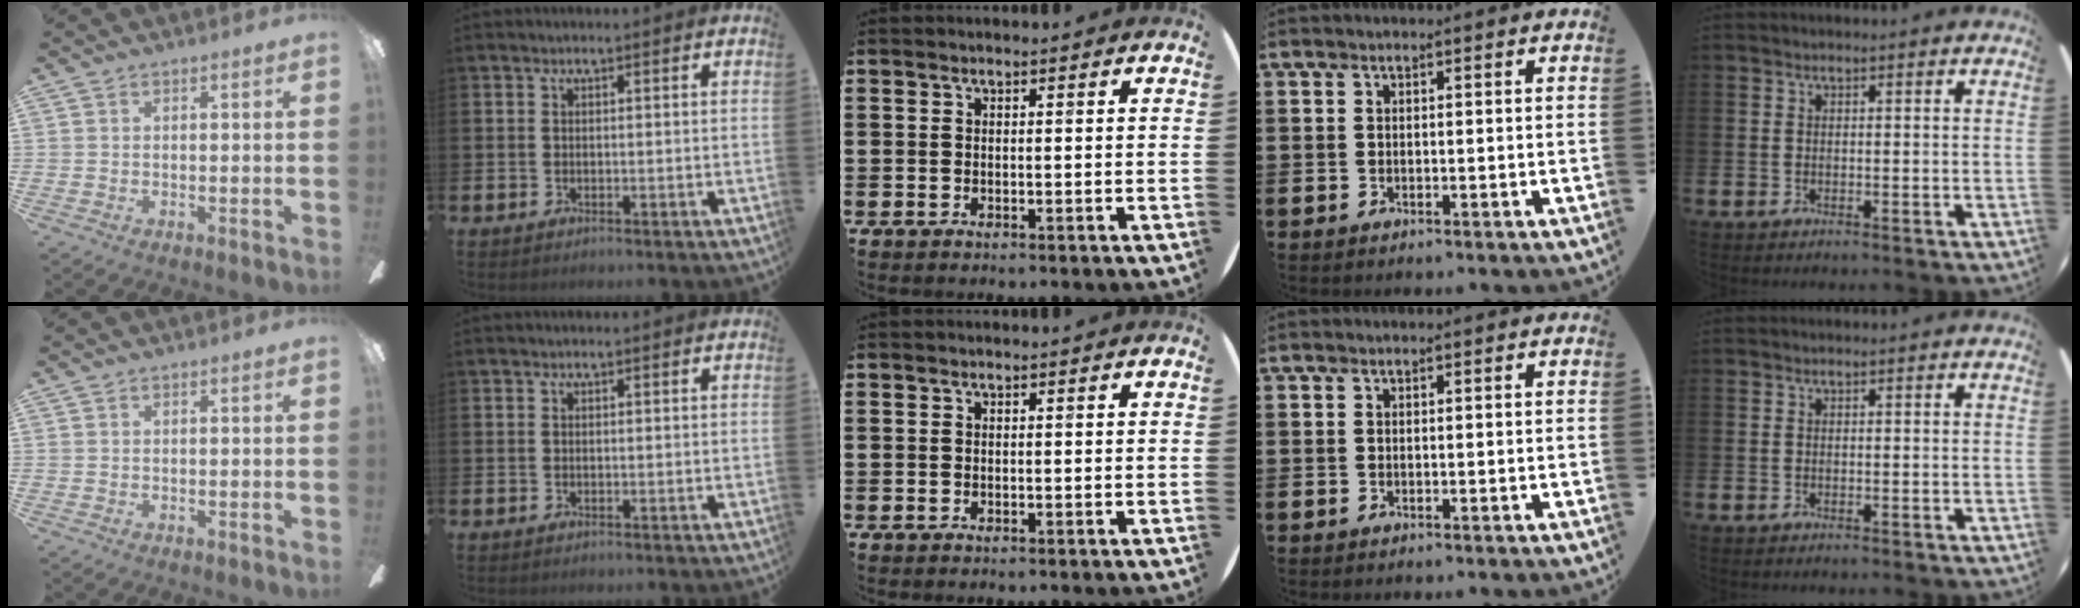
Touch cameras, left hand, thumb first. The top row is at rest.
{}